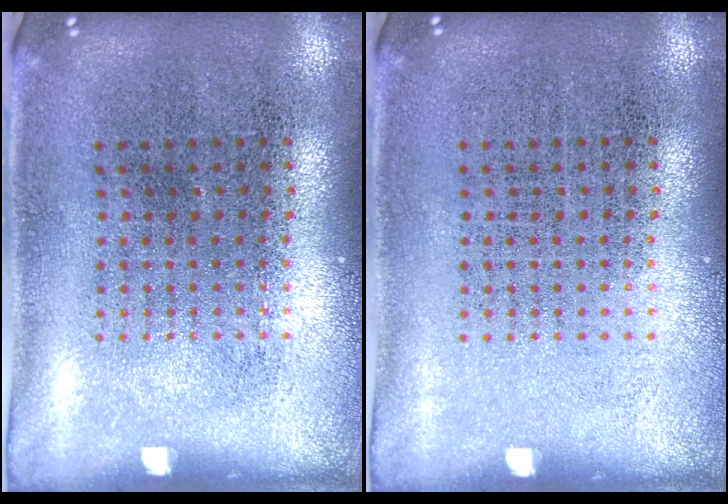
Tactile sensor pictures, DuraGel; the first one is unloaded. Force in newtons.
{"total": 0.0}